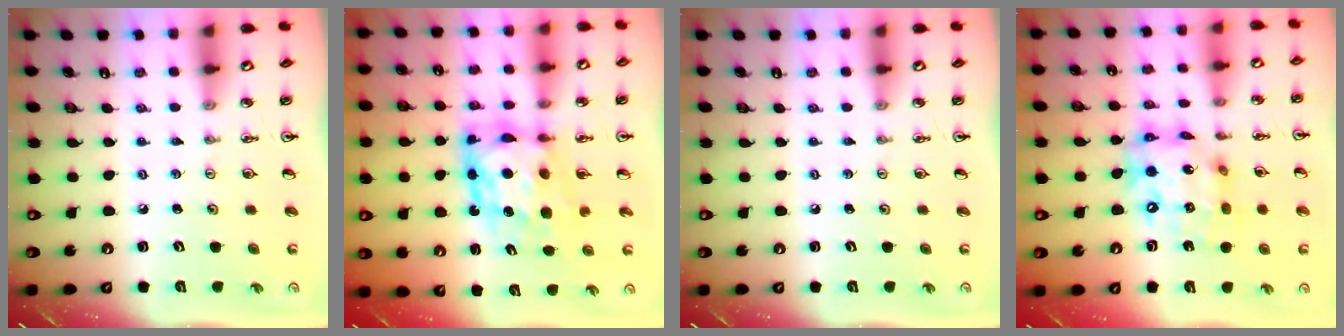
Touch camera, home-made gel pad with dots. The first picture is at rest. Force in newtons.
{"total": 10.6, "press": 10.6, "slide": 0.7}
{"total": 0.0}
{"total": 15.3, "press": 15.2, "slide": 2.0}